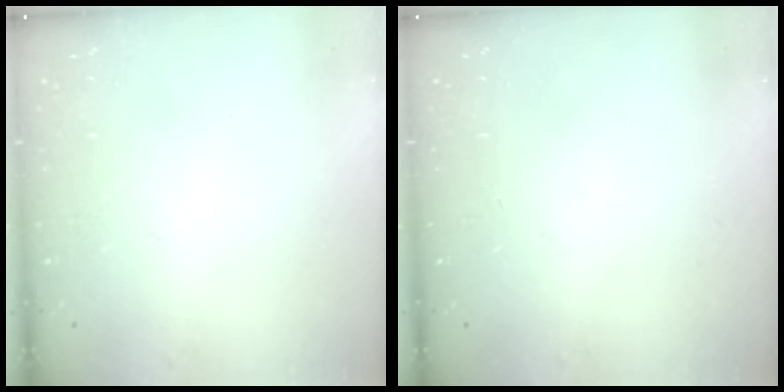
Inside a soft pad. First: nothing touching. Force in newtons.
{"total": 0.0}